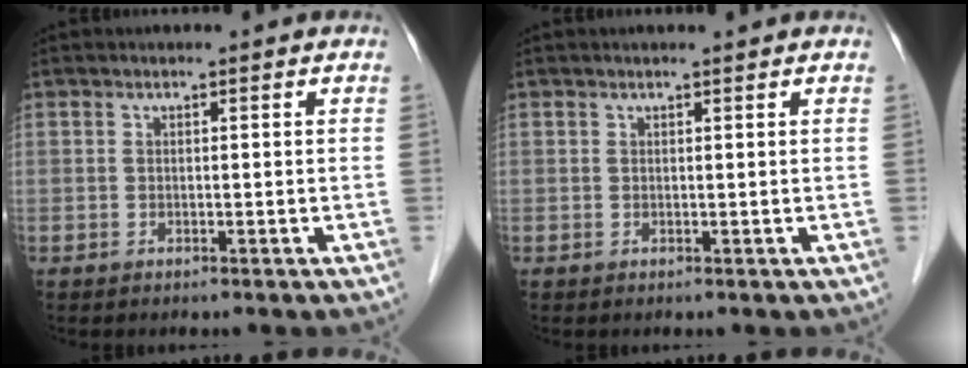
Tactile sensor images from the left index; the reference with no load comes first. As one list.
[{"total": 1.4, "force": [1.2, -0.1, 0.6], "torque": [-0.009, 0.009, 0.021]}]